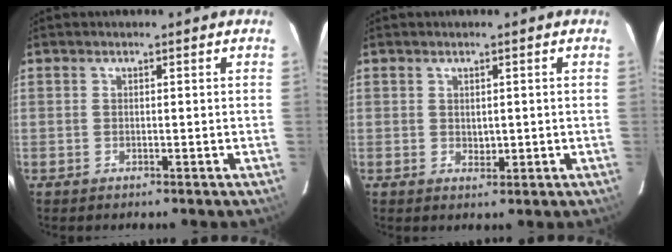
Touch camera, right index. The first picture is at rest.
{"total": 1.7, "force": [0.1, 1.1, 1.4], "torque": [-0.021, -0.004, 0.006]}